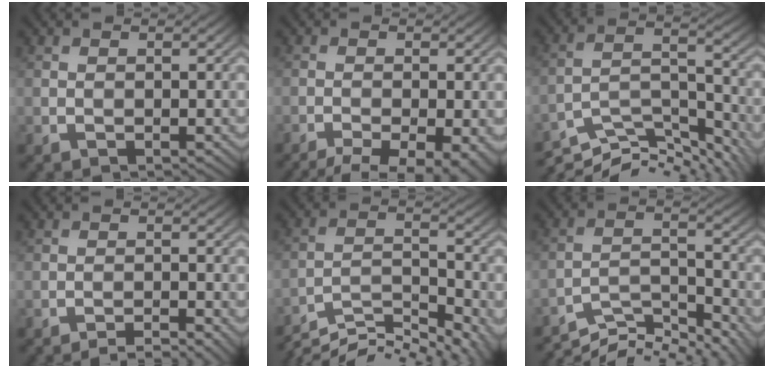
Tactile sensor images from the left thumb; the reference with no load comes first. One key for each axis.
{"total": 8.7, "fx": -6.3, "fy": 2.3, "fz": 5.5, "tx": -0.094, "ty": -0.026, "tz": -0.081}
{"total": 9.9, "fx": -8.1, "fy": 2.5, "fz": 5.1, "tx": -0.102, "ty": -0.004, "tz": -0.143}
{"total": 3.4, "fx": -2.7, "fy": 0.3, "fz": 2.0, "tx": -0.031, "ty": 0.010, "tz": -0.048}
{"total": 10.2, "fx": -8.6, "fy": 2.3, "fz": 5.1, "tx": -0.097, "ty": -0.004, "tz": -0.142}
{"total": 8.5, "fx": -7.2, "fy": 2.2, "fz": 3.9, "tx": -0.073, "ty": 0.000, "tz": -0.129}